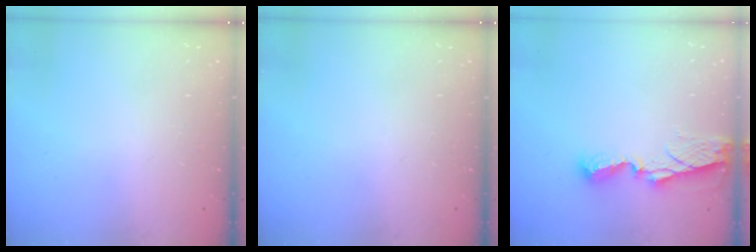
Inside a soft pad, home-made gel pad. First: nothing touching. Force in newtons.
{"total": 0.0}
{"total": 7.1, "press": 7.1, "slide": 0.2}